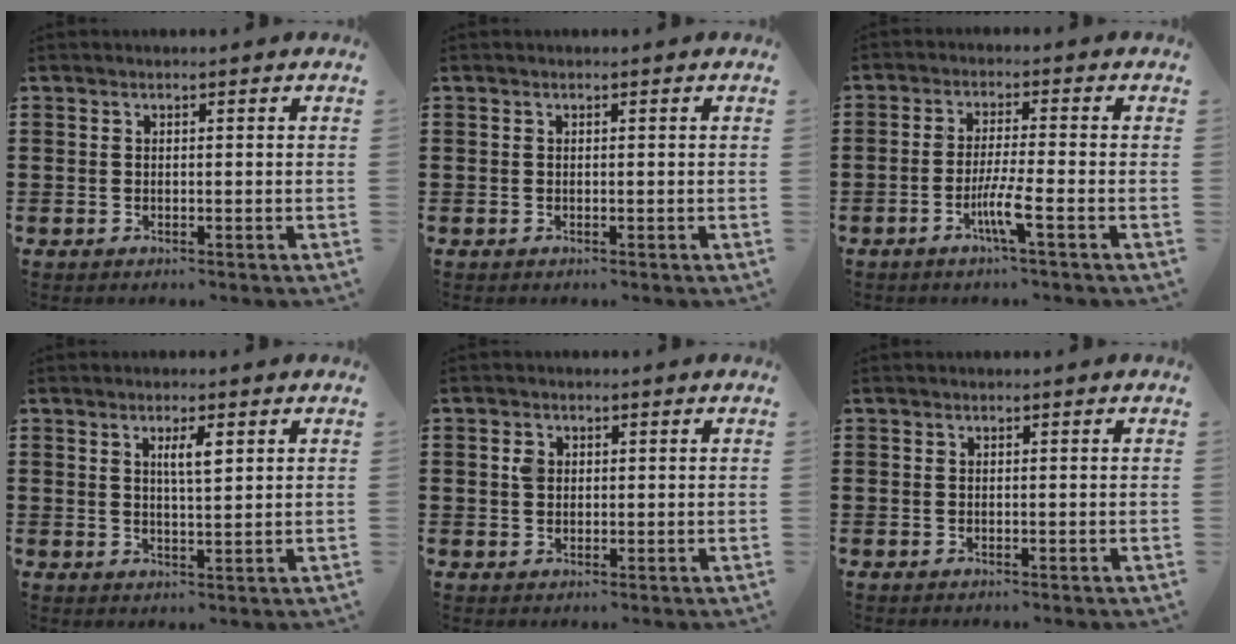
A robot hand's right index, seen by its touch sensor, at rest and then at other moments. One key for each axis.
{"total": 0.0}
{"total": 5.1, "fx": -2.4, "fy": -0.1, "fz": 4.4, "tx": -0.088, "ty": -0.013, "tz": -0.047}
{"total": 3.4, "fx": 1.4, "fy": 0.7, "fz": 3.0, "tx": -0.053, "ty": 0.002, "tz": 0.019}
{"total": 1.9, "fx": 0.4, "fy": 1.4, "fz": 1.2, "tx": -0.026, "ty": 0.009, "tz": 0.007}
{"total": 0.0}